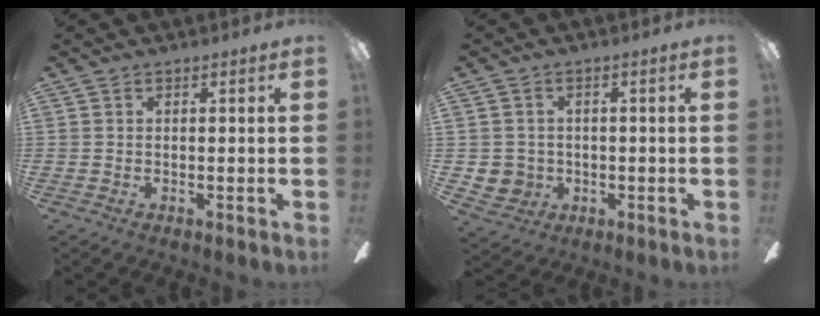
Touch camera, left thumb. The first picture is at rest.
{"total": 3.8, "force": [0.1, 3.8, 0.2], "torque": [-0.014, 0.008, 0.005]}